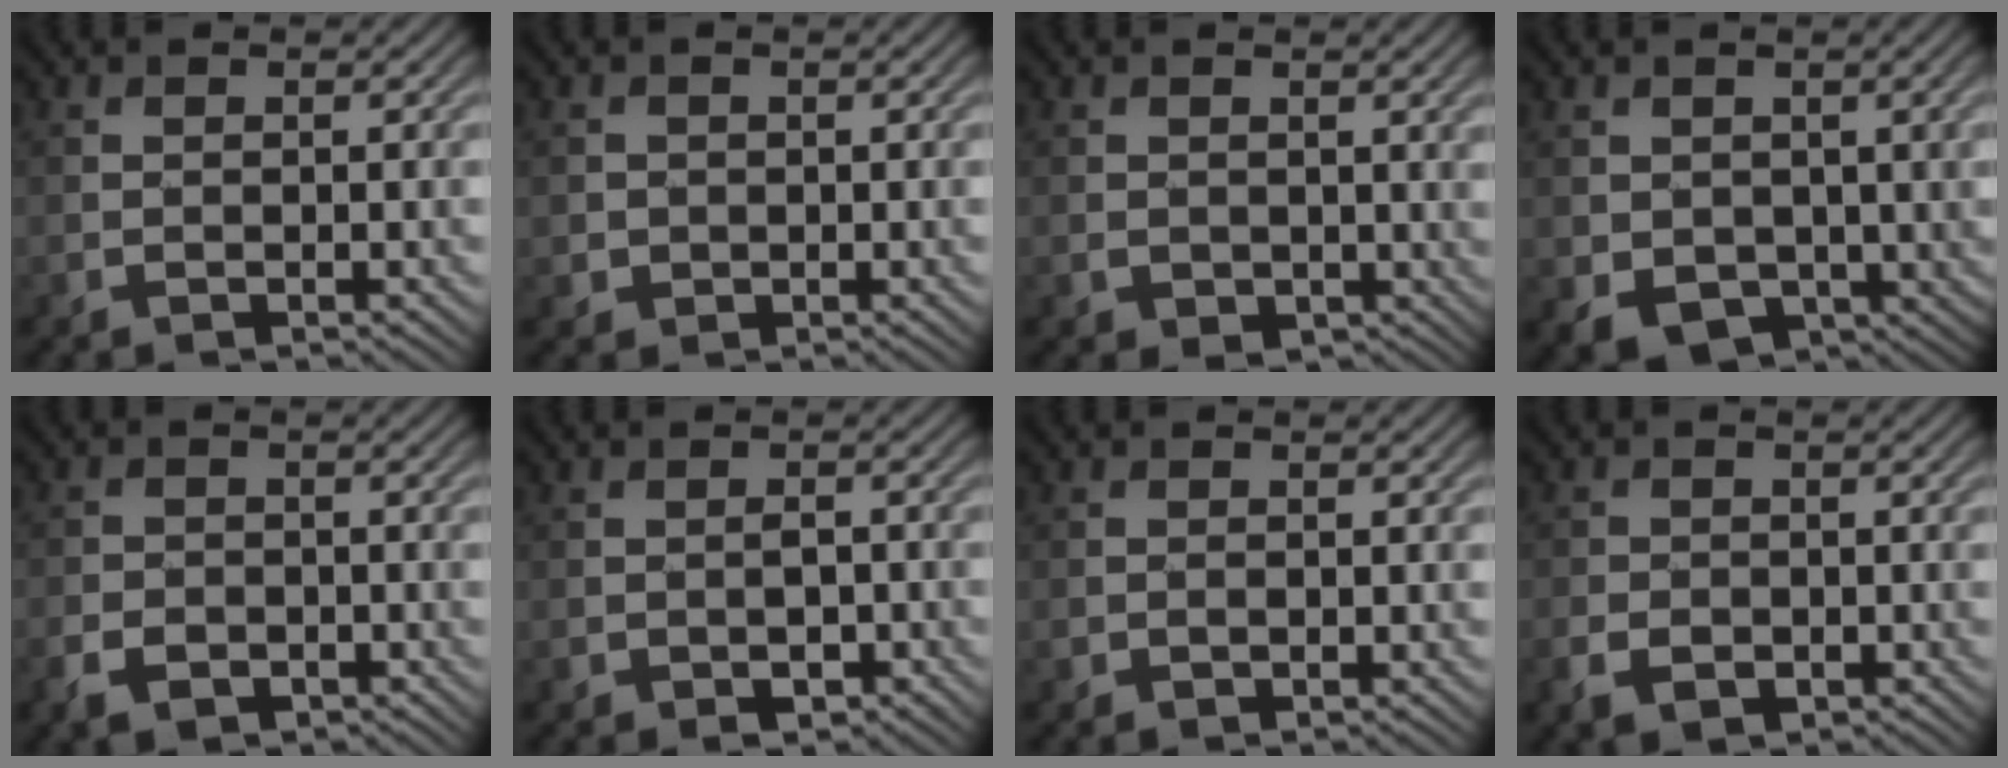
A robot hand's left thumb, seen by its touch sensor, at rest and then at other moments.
{"total": 1.5, "force": [-0.1, 1.5, 0.0], "torque": [0.006, -0.004, -0.004]}
{"total": 1.8, "force": [-0.2, 1.6, 0.8], "torque": [-0.024, -0.012, -0.003]}
{"total": 5.1, "force": [-0.6, 4.3, 2.6], "torque": [-0.068, -0.027, -0.004]}
{"total": 3.8, "force": [-2.2, 2.5, 1.8], "torque": [-0.038, -0.007, -0.046]}
{"total": 3.1, "force": [-1.6, 2.2, 1.5], "torque": [-0.017, -0.002, -0.025]}
{"total": 0.8, "force": [-0.3, 0.6, 0.4], "torque": [-0.007, 0.000, -0.006]}
{"total": 3.4, "force": [-1.7, 2.4, 1.8], "torque": [-0.039, -0.009, -0.035]}